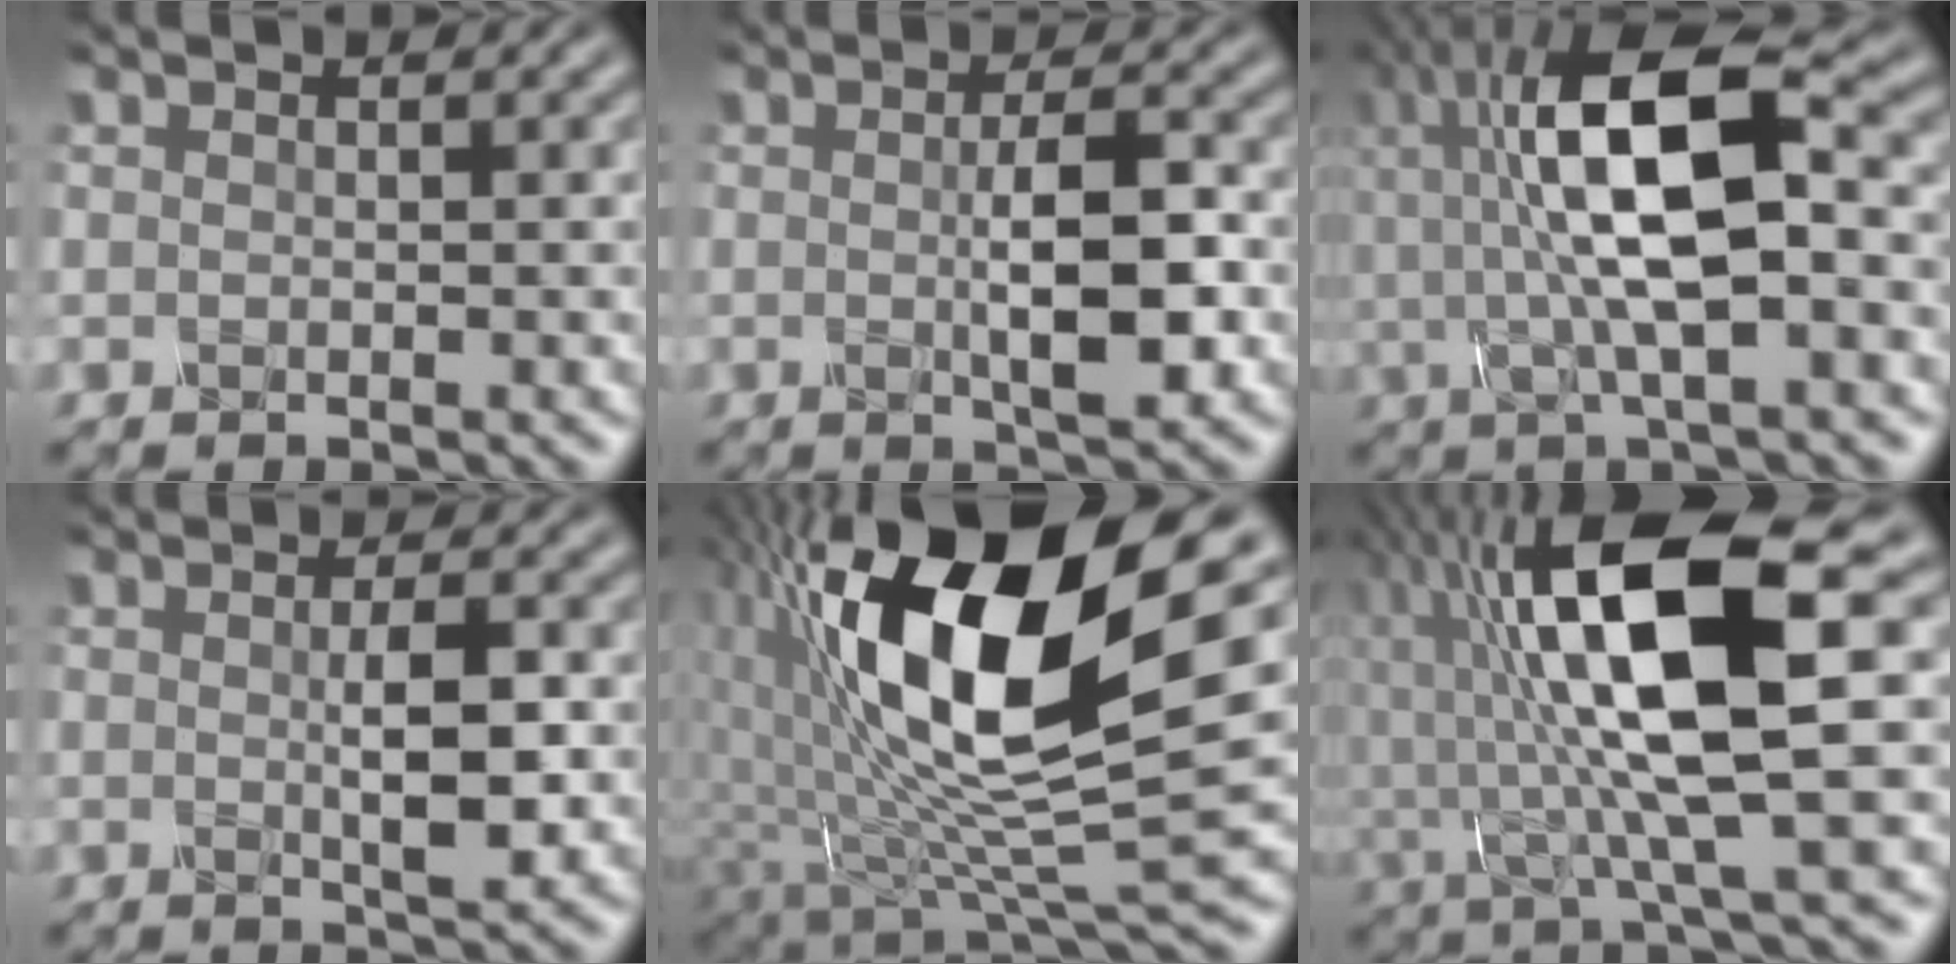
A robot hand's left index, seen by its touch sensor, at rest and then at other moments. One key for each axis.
{"total": 5.1, "fx": -0.2, "fy": 1.3, "fz": 4.9, "tx": -0.086, "ty": 0.000, "tz": -0.004}
{"total": 11.0, "fx": 1.4, "fy": 3.3, "fz": 10.3, "tx": -0.179, "ty": 0.013, "tz": 0.023}
{"total": 3.6, "fx": 0.0, "fy": 0.8, "fz": 3.5, "tx": -0.060, "ty": -0.002, "tz": 0.002}
{"total": 15.9, "fx": 4.3, "fy": 5.8, "fz": 14.2, "tx": -0.263, "ty": -0.006, "tz": 0.074}
{"total": 12.6, "fx": 1.2, "fy": 3.5, "fz": 12.1, "tx": -0.227, "ty": 0.009, "tz": 0.022}